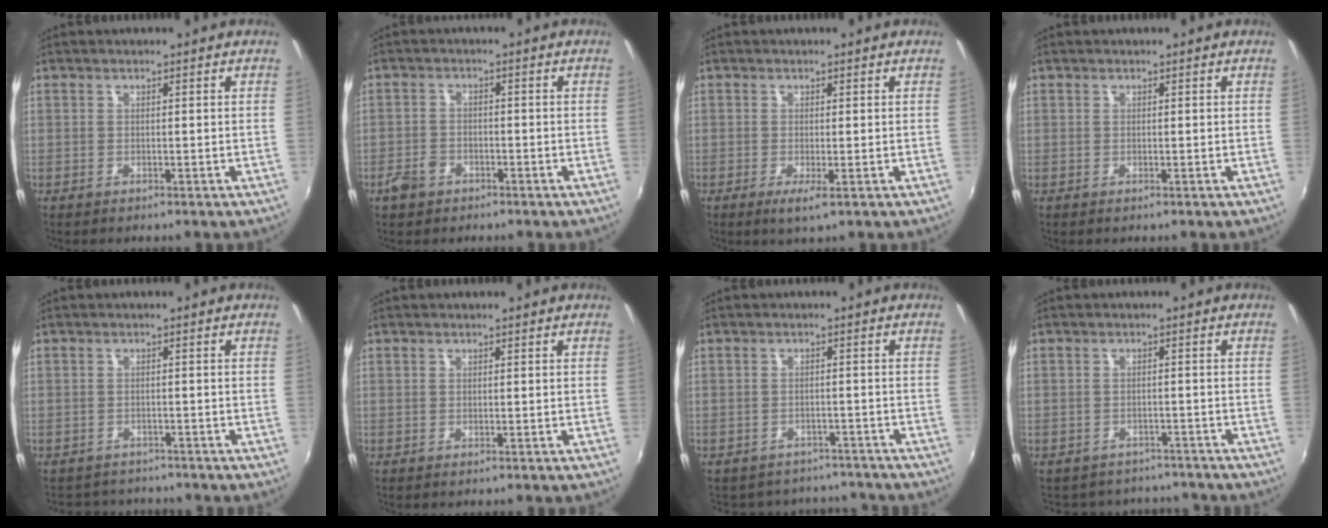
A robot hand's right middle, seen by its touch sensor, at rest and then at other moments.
{"total": 4.2, "force": [-2.7, 2.8, 1.6], "torque": [-0.044, 0.003, -0.045]}
{"total": 2.2, "force": [-0.8, 0.1, 2.0], "torque": [-0.041, -0.013, -0.013]}
{"total": 0.0}
{"total": 4.8, "force": [-4.4, 2.0, 0.4], "torque": [-0.018, -0.001, -0.069]}
{"total": 0.0}
{"total": 8.4, "force": [-7.2, 4.1, 1.3], "torque": [-0.031, 0.020, -0.088]}
{"total": 7.4, "force": [-6.4, 3.7, 1.1], "torque": [-0.029, 0.015, -0.083]}